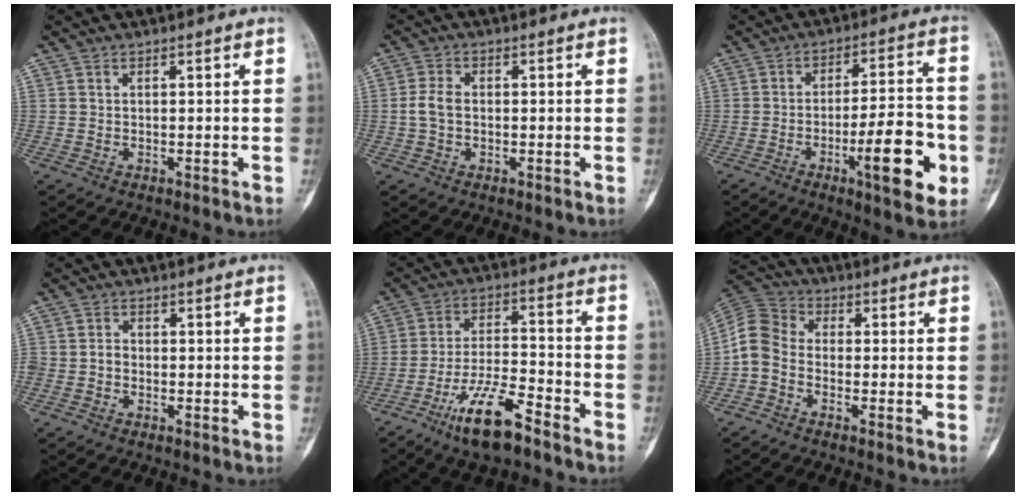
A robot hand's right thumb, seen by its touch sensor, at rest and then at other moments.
{"total": 3.7, "force": [-0.2, 2.5, 2.7], "torque": [-0.059, 0.010, -0.009]}
{"total": 15.1, "force": [-5.1, 4.0, 13.6], "torque": [-0.180, 0.021, -0.074]}
{"total": 2.1, "force": [-0.8, 1.7, 1.0], "torque": [-0.011, 0.007, -0.021]}
{"total": 12.6, "force": [-8.5, 3.3, 8.8], "torque": [-0.164, 0.051, -0.156]}
{"total": 6.7, "force": [-2.0, 5.1, 4.0], "torque": [-0.073, 0.026, -0.060]}